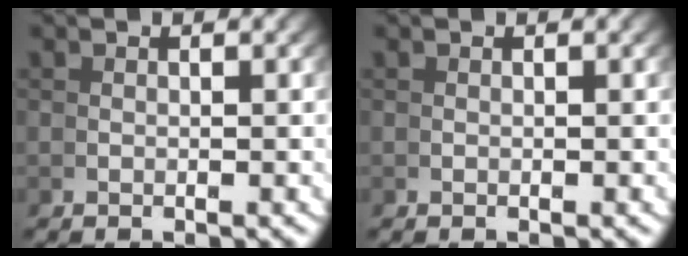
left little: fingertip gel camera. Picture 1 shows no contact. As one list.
[{"total": 0.0}]